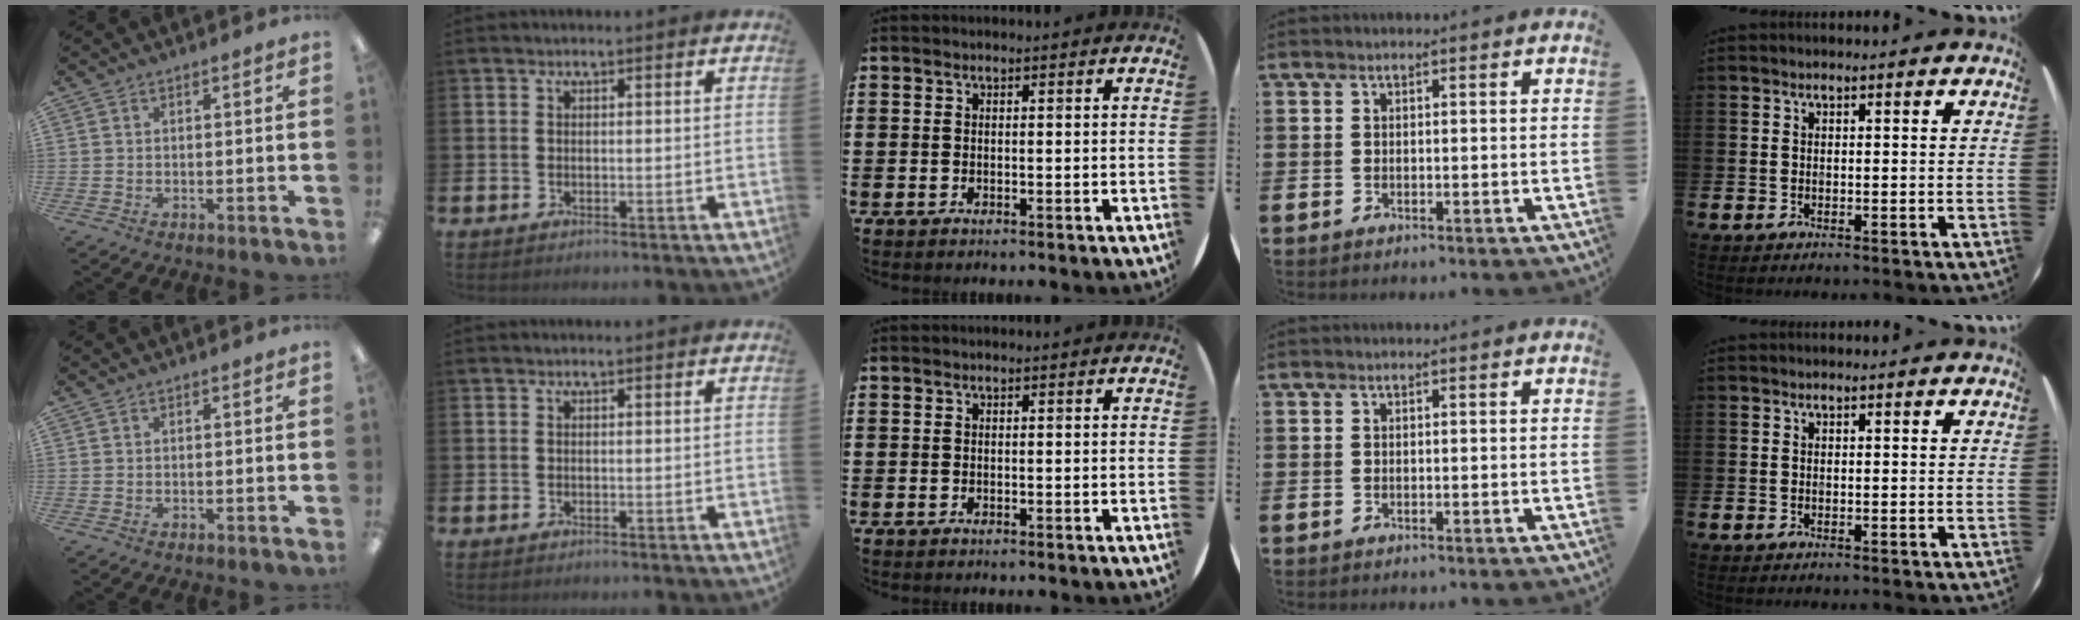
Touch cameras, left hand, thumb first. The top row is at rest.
{}